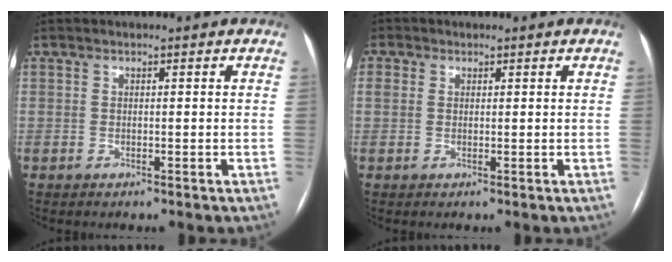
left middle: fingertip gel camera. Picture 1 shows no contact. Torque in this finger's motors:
{"motor_torque": [1.12, -1.02, 1.05, 0.21]}